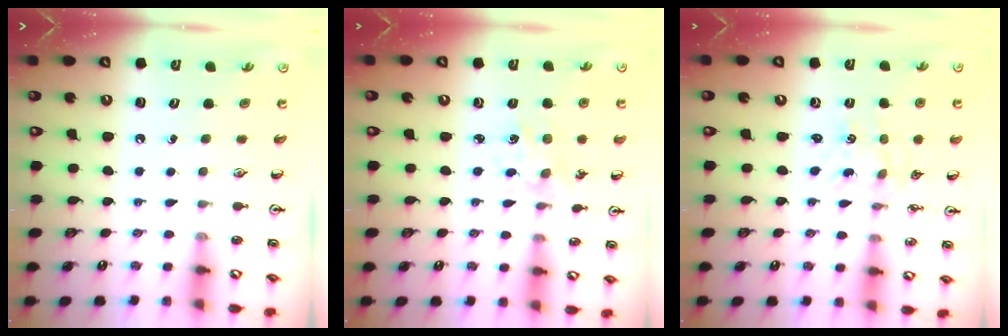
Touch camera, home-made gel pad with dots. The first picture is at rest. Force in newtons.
{"total": 1.1, "press": 1.1, "slide": 0.2}
{"total": 0.9, "press": 0.8, "slide": 0.1}